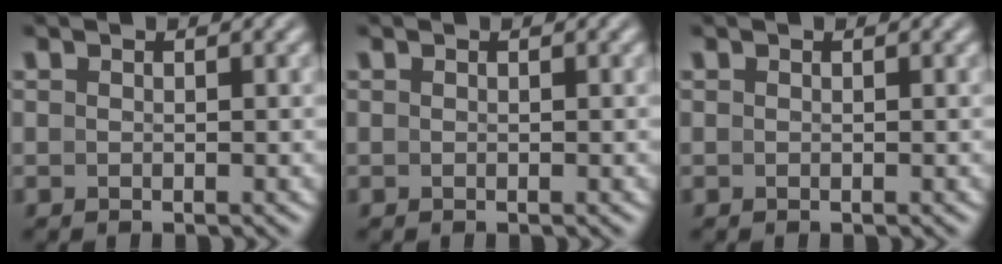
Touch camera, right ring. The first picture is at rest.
{"total": 0.0}
{"total": 0.0}